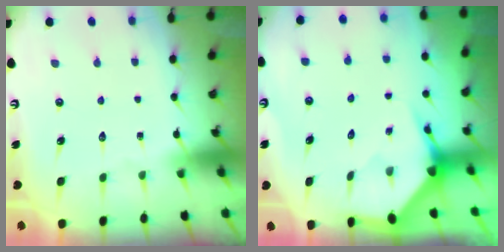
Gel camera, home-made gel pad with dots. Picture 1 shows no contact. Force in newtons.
{"total": 3.5, "press": 3.5, "slide": 0.3}